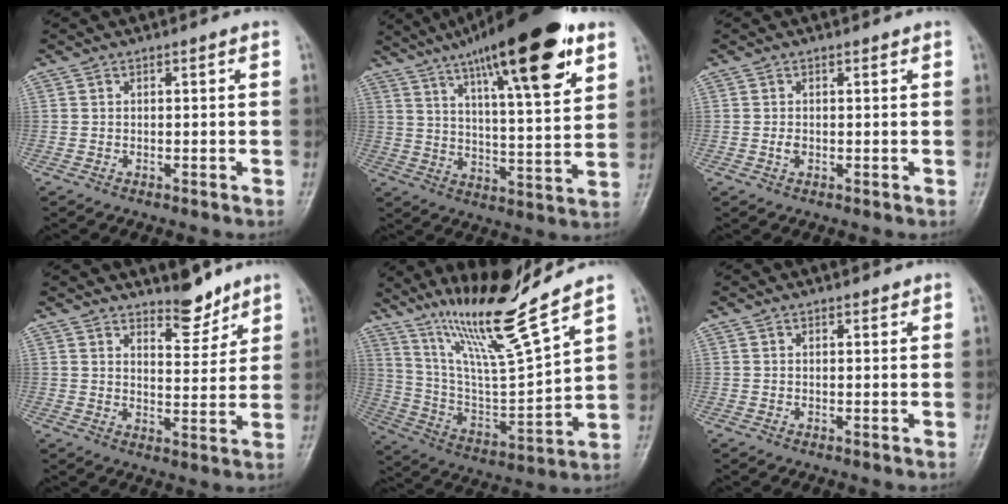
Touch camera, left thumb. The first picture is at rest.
{"total": 23.6, "force": [13.7, 5.5, 18.4], "torque": [-0.272, -0.035, 0.215]}
{"total": 1.0, "force": [0.1, 0.7, 0.7], "torque": [-0.012, 0.000, 0.001]}
{"total": 6.3, "force": [5.3, 2.3, 2.6], "torque": [-0.018, -0.048, 0.087]}
{"total": 18.6, "force": [14.3, 0.6, 11.9], "torque": [-0.194, -0.077, 0.269]}
{"total": 1.0, "force": [0.9, 0.4, 0.3], "torque": [-0.002, -0.005, 0.011]}